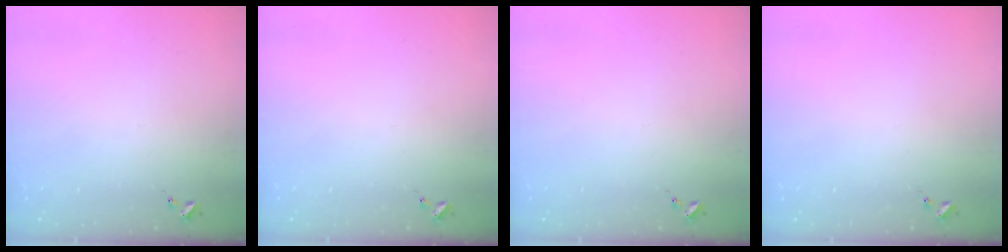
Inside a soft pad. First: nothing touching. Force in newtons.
{"total": 0.0}
{"total": 0.0}
{"total": 0.0}